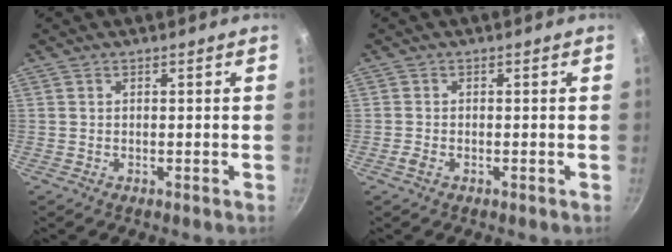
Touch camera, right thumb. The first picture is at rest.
{"total": 1.3, "force": [-0.8, 0.6, 0.9], "torque": [-0.025, 0.003, -0.018]}